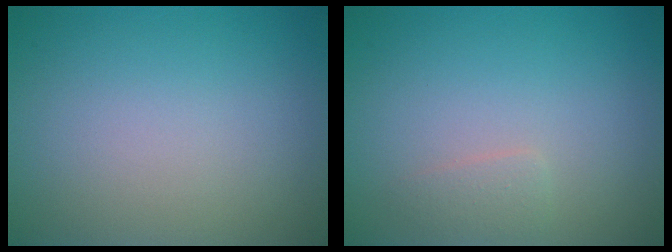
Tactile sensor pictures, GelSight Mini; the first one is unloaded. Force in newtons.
{"total": 1.0, "press": 1.0, "slide": 0.1}